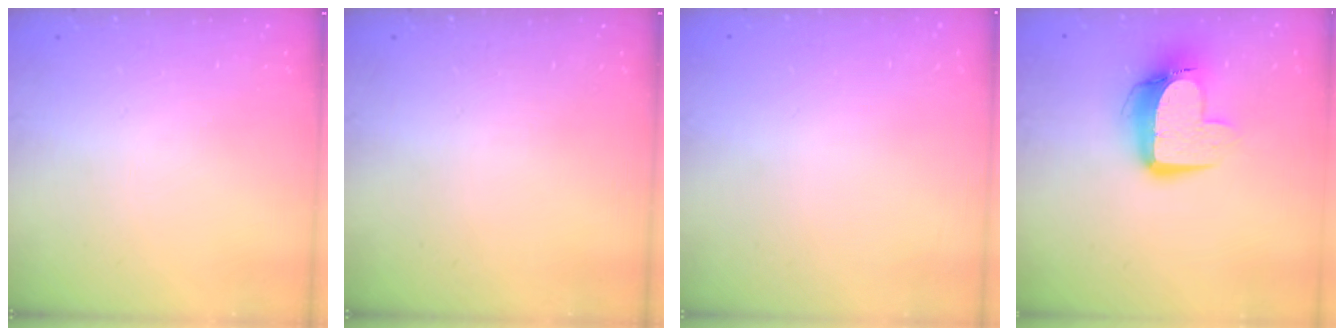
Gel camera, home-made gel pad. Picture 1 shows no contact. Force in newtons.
{"total": 0.0}
{"total": 0.0}
{"total": 11.5, "press": 11.5, "slide": 1.0}